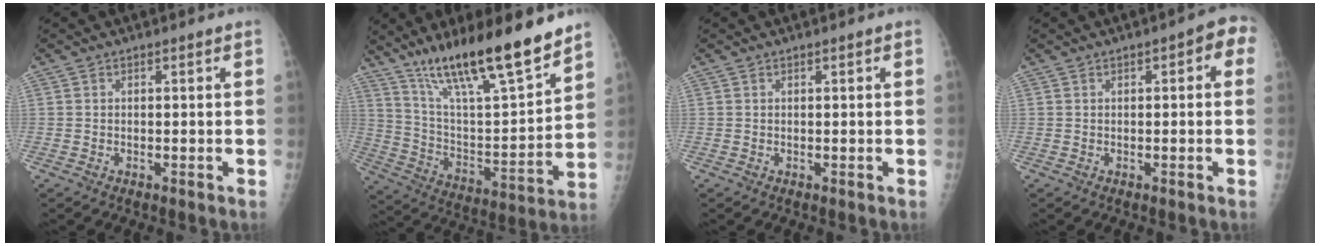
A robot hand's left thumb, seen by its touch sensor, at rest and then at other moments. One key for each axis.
{"total": 22.7, "fx": 16.5, "fy": 3.9, "fz": 15.0, "tx": -0.233, "ty": -0.074, "tz": 0.290}
{"total": 0.0}
{"total": 4.5, "fx": 1.2, "fy": 1.9, "fz": 3.9, "tx": -0.033, "ty": 0.014, "tz": 0.006}